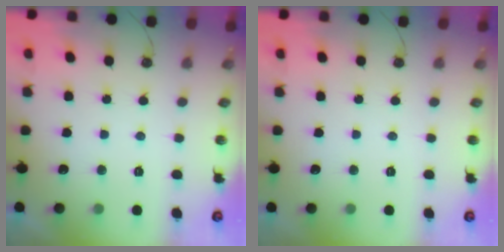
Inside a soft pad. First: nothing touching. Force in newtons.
{"total": 0.0}